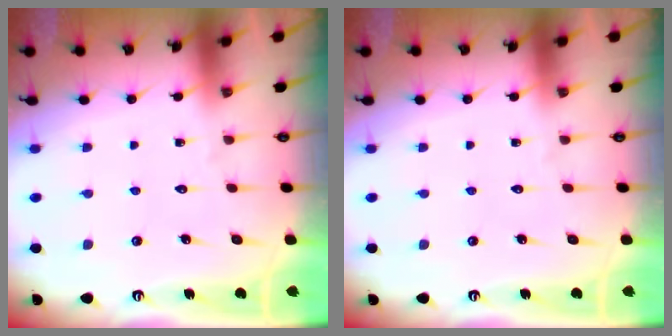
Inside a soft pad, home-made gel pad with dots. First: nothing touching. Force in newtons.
{"total": 0.0}